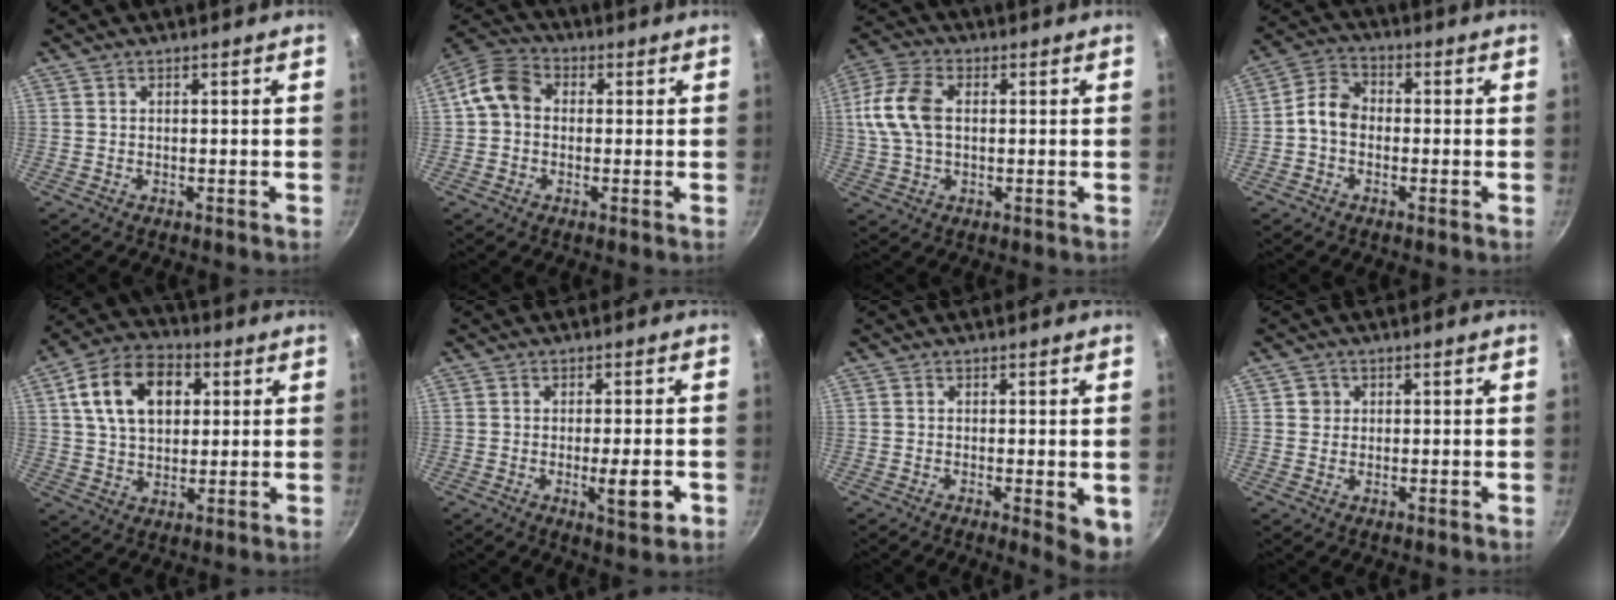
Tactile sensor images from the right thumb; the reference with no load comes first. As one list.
[{"total": 7.8, "force": [0.3, 6.3, 4.6], "torque": [-0.068, 0.022, -0.015]}, {"total": 10.9, "force": [1.2, 6.8, 8.4], "torque": [-0.173, 0.019, 0.013]}, {"total": 6.0, "force": [-1.1, 4.6, 3.8], "torque": [-0.054, 0.026, -0.036]}, {"total": 15.1, "force": [4.2, 10.2, 10.3], "torque": [-0.152, 0.009, 0.061]}, {"total": 6.2, "force": [-1.7, 1.5, 5.7], "torque": [-0.073, 0.001, -0.023]}, {"total": 5.2, "force": [-1.0, 1.7, 4.8], "torque": [-0.053, -0.008, -0.011]}, {"total": 2.2, "force": [0.4, 2.1, 0.4], "torque": [0.005, 0.004, 0.003]}]